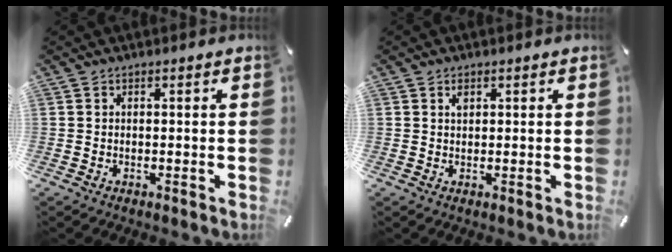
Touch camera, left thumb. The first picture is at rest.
{"total": 1.3, "force": [0.7, 0.7, 0.7], "torque": [-0.008, -0.002, 0.012]}